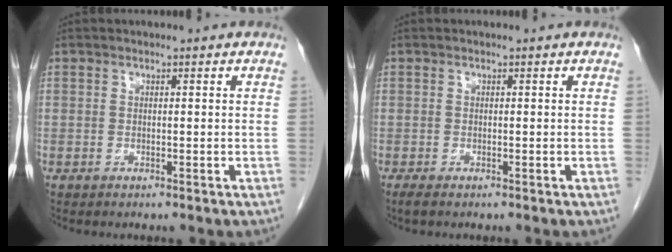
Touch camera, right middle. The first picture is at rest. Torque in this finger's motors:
{"motor_torque": [0.30, -0.11, 0.01, 0.01]}